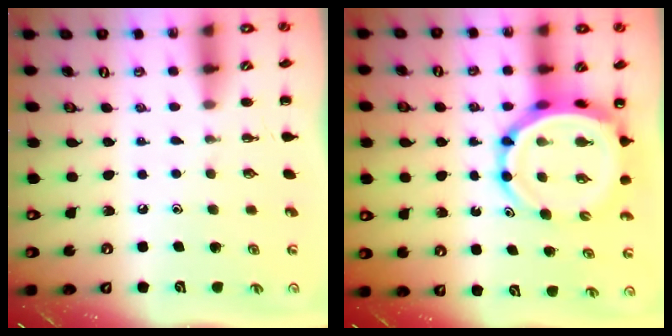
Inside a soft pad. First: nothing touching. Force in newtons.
{"total": 9.4, "press": 9.0, "slide": 2.7}